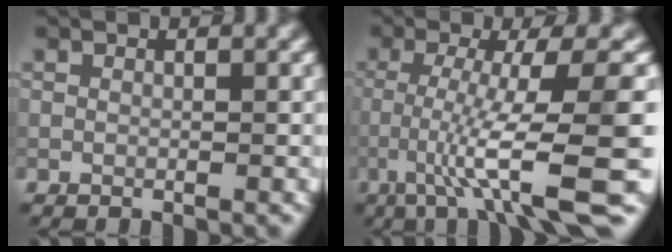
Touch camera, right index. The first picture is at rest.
{"total": 10.7, "force": [-3.7, 1.2, 10.0], "torque": [-0.155, 0.004, -0.051]}